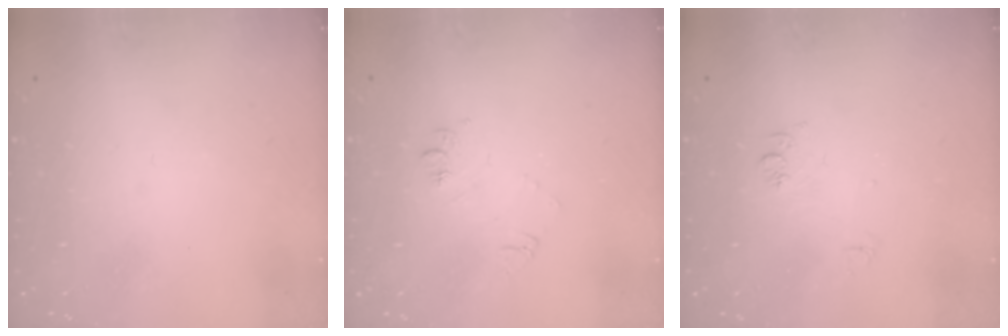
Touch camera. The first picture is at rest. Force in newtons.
{"total": 6.4, "press": 6.4, "slide": 0.7}
{"total": 7.4, "press": 7.3, "slide": 0.8}